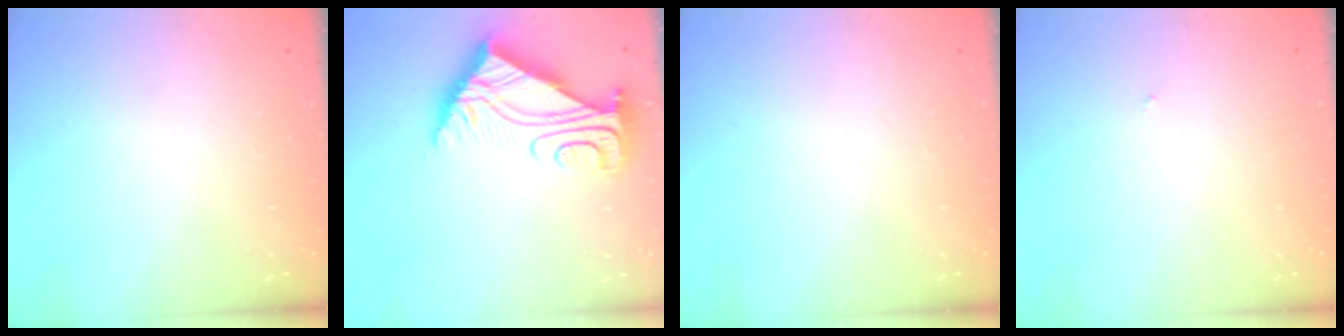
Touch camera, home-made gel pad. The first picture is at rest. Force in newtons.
{"total": 8.9, "press": 8.8, "slide": 0.9}
{"total": 0.0}
{"total": 0.0}